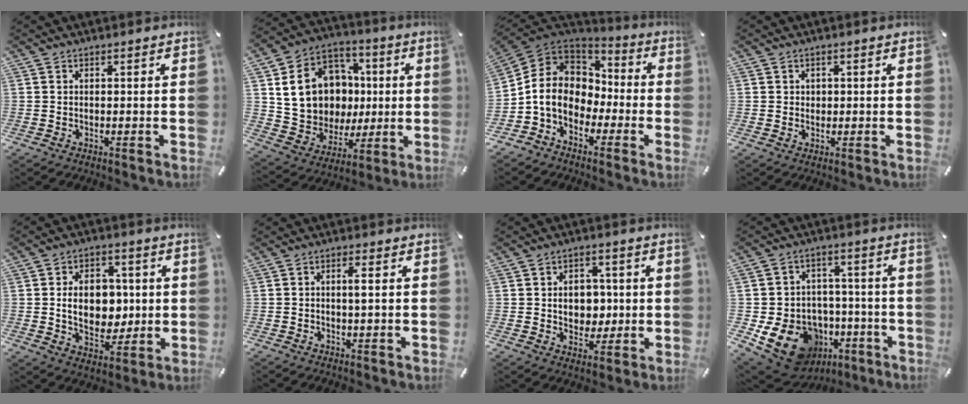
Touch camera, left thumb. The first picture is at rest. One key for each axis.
{"total": 17.5, "fx": 2.9, "fy": 15.2, "fz": 8.2, "tx": -0.148, "ty": -0.004, "tz": 0.073}
{"total": 9.7, "fx": -2.4, "fy": 8.8, "fz": 3.3, "tx": -0.099, "ty": 0.012, "tz": -0.041}
{"total": 1.4, "fx": 0.2, "fy": 1.4, "fz": 0.1, "tx": 0.004, "ty": 0.003, "tz": 0.001}
{"total": 12.3, "fx": 0.4, "fy": 9.0, "fz": 8.4, "tx": -0.141, "ty": 0.008, "tz": 0.007}
{"total": 2.4, "fx": 0.1, "fy": 0.6, "fz": 2.3, "tx": -0.047, "ty": 0.004, "tz": 0.000}
{"total": 7.8, "fx": 0.1, "fy": 6.3, "fz": 4.6, "tx": -0.054, "ty": 0.003, "tz": 0.001}
{"total": 16.2, "fx": -6.1, "fy": 12.9, "fz": 7.6, "tx": -0.135, "ty": 0.027, "tz": -0.085}